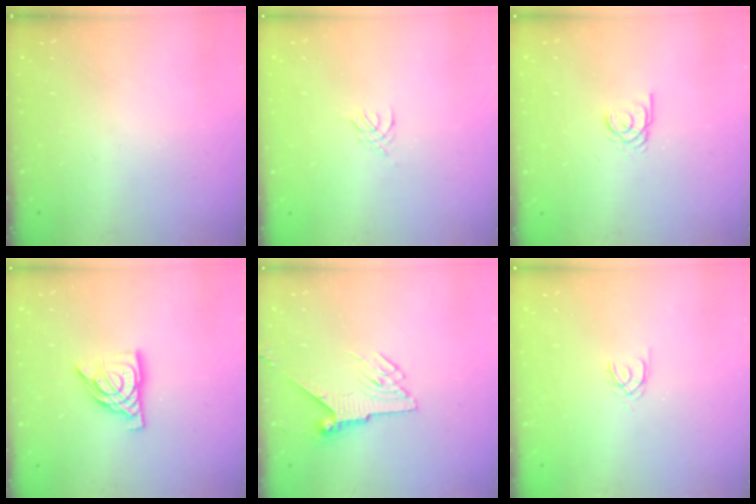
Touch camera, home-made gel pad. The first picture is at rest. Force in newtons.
{"total": 1.2, "press": 1.2, "slide": 0.3}
{"total": 2.0, "press": 2.0, "slide": 0.2}
{"total": 11.1, "press": 11.0, "slide": 1.0}
{"total": 6.5, "press": 6.4, "slide": 0.9}
{"total": 1.3, "press": 1.2, "slide": 0.3}